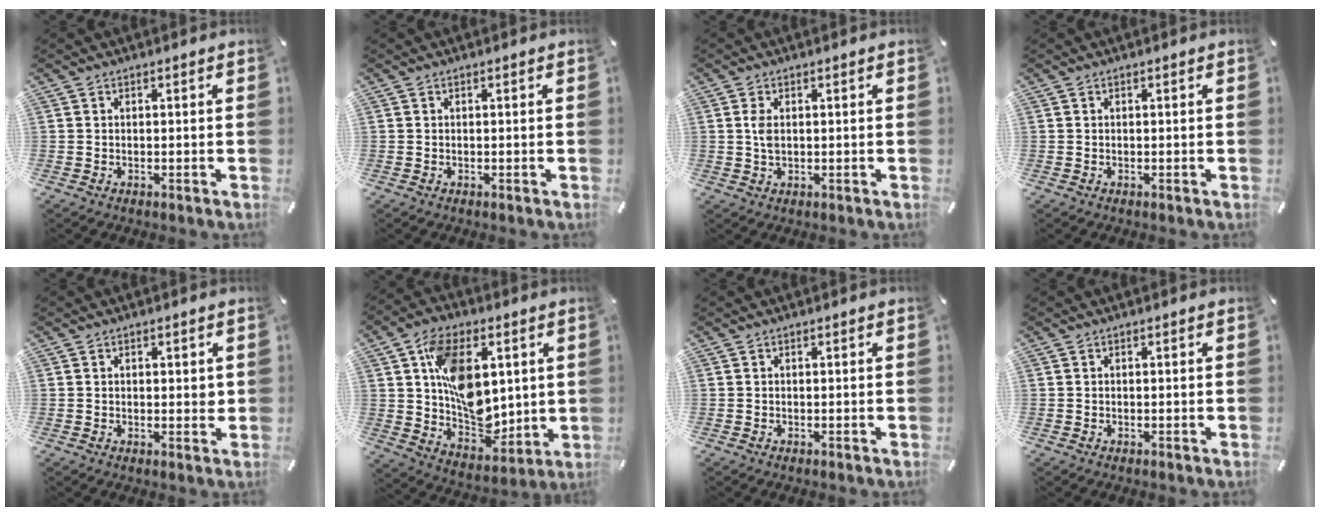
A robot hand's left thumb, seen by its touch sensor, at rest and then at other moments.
{"total": 0.0}
{"total": 2.6, "force": [0.4, 1.5, 2.2], "torque": [-0.062, 0.001, 0.001]}
{"total": 0.0}
{"total": 2.1, "force": [0.3, 1.1, 1.7], "torque": [-0.018, -0.003, 0.001]}
{"total": 16.7, "force": [3.7, 11.6, 11.4], "torque": [-0.189, -0.002, 0.079]}
{"total": 0.0}
{"total": 0.0}